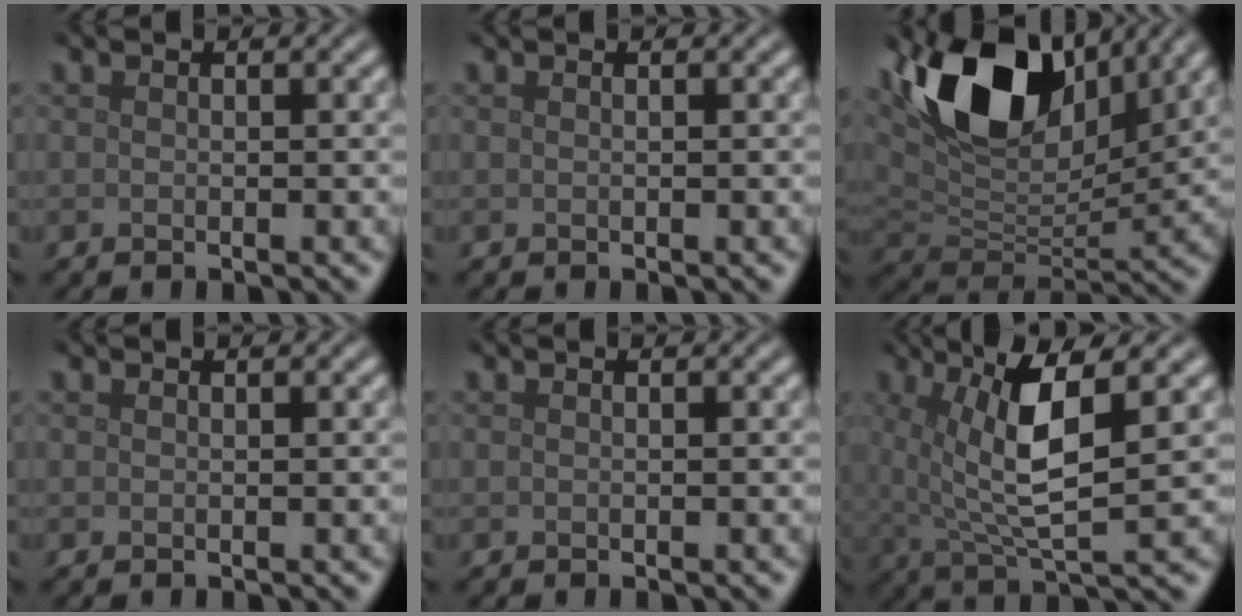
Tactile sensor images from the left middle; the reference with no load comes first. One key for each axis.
{"total": 0.0}
{"total": 11.8, "fx": 6.4, "fy": 6.2, "fz": 7.8, "tx": -0.153, "ty": 0.006, "tz": 0.114}
{"total": 0.0}
{"total": 0.0}
{"total": 7.0, "fx": 1.9, "fy": 1.6, "fz": 6.6, "tx": -0.129, "ty": -0.001, "tz": 0.034}